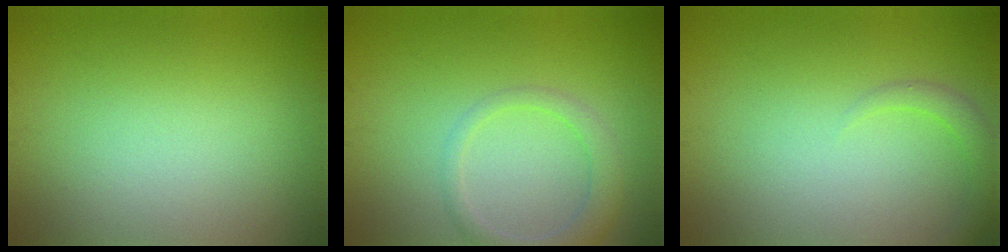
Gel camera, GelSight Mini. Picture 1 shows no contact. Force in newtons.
{"total": 2.6, "press": 2.6, "slide": 0.1}
{"total": 1.6, "press": 1.6, "slide": 0.2}